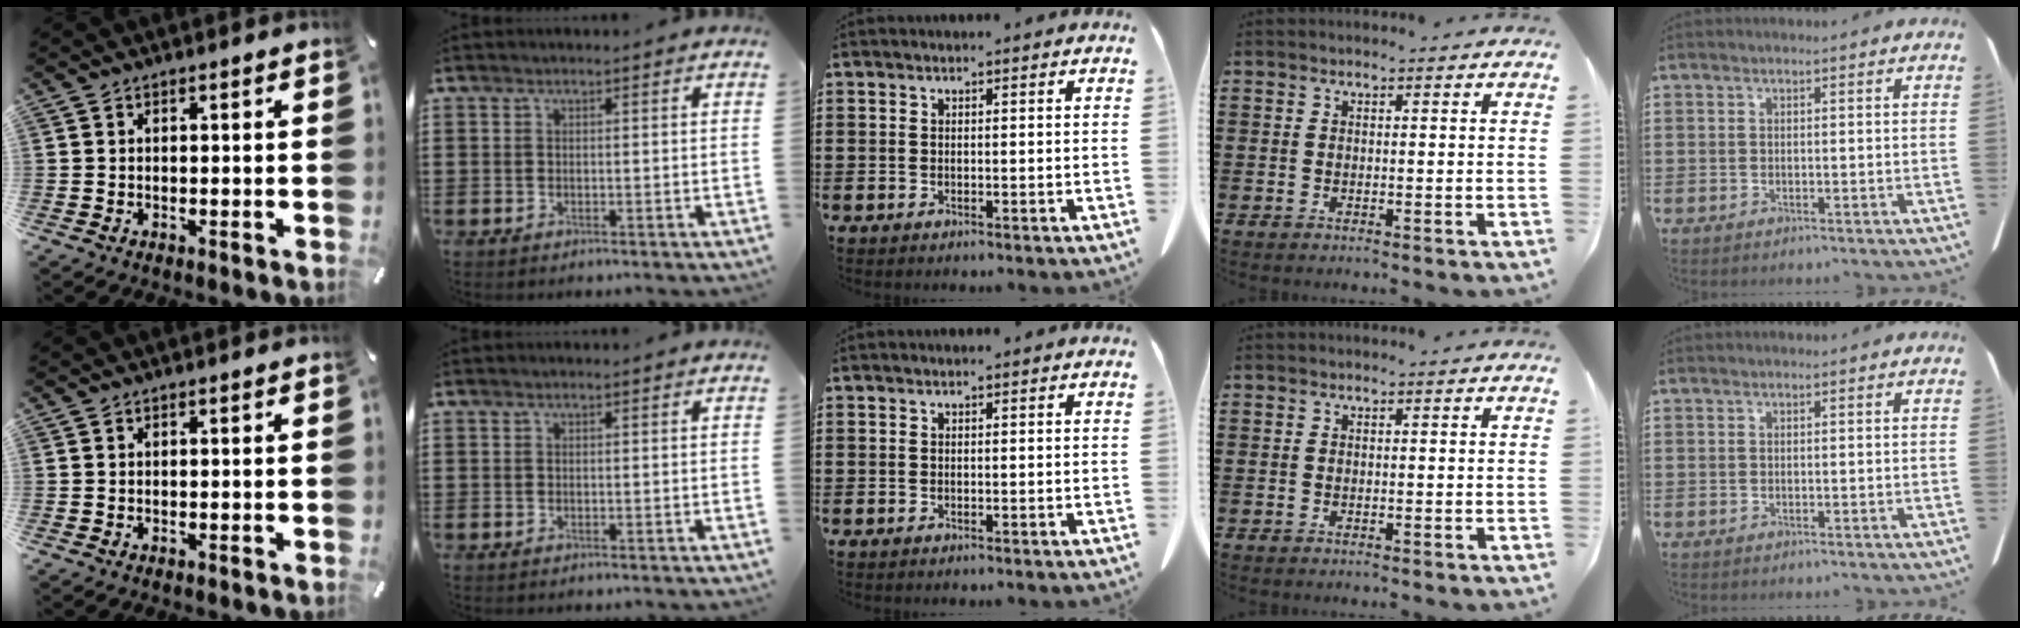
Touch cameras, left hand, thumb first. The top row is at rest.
{}